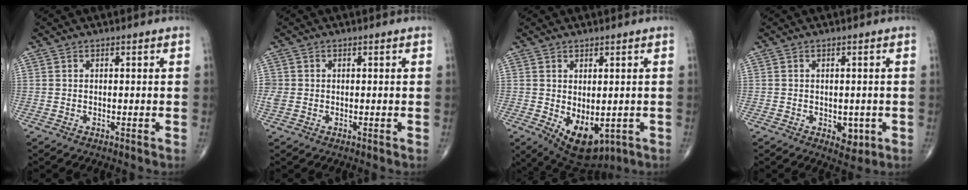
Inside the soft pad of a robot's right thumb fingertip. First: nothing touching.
{"total": 2.2, "force": [-0.1, 1.9, 1.0], "torque": [-0.025, 0.003, -0.002]}
{"total": 9.6, "force": [-2.3, 5.4, 7.6], "torque": [-0.101, -0.005, -0.011]}
{"total": 4.0, "force": [-1.0, 2.6, 2.8], "torque": [-0.017, -0.002, -0.006]}